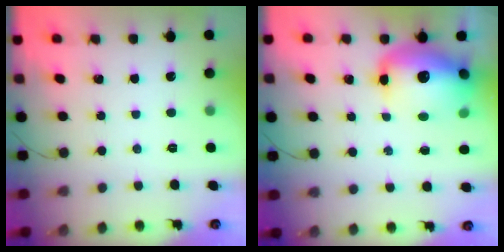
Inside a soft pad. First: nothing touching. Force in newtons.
{"total": 17.1, "press": 16.6, "slide": 4.1}